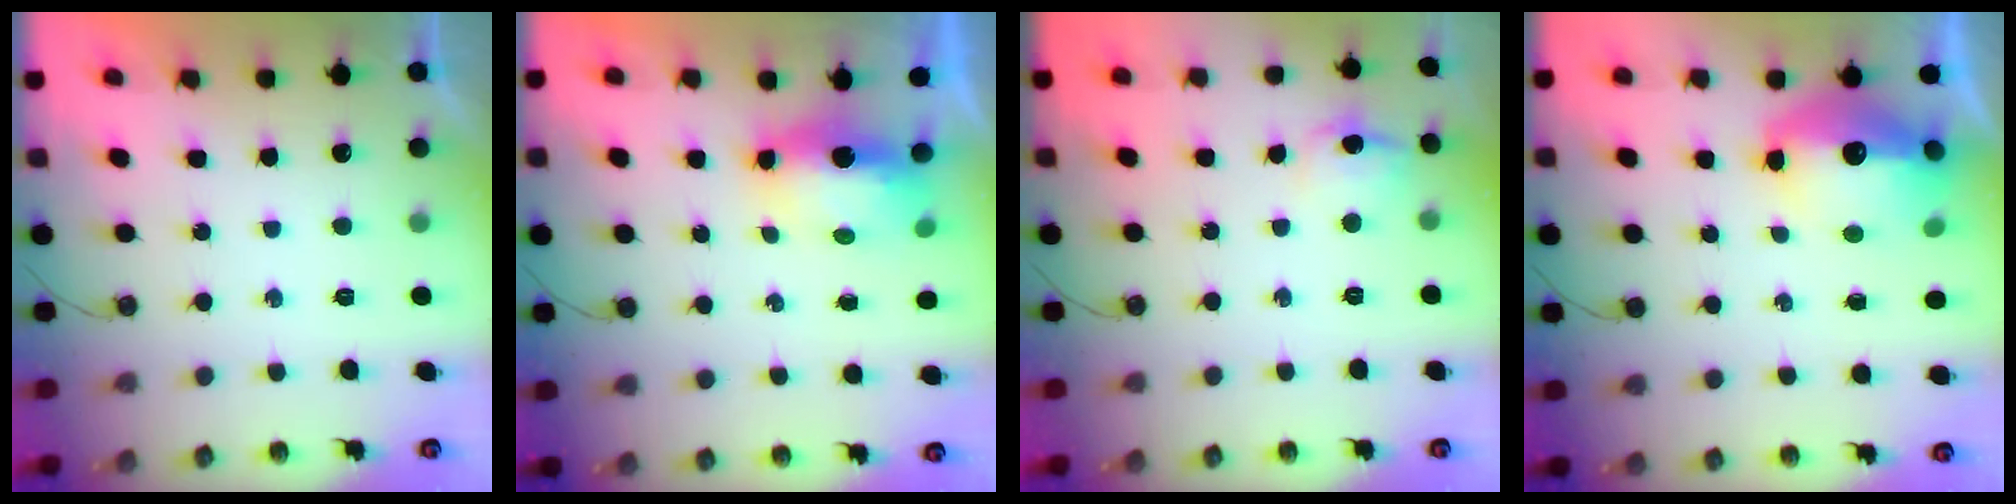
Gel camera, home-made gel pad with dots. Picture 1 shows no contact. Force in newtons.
{"total": 7.7, "press": 7.7, "slide": 0.4}
{"total": 8.2, "press": 8.2, "slide": 0.7}
{"total": 15.3, "press": 15.2, "slide": 1.3}